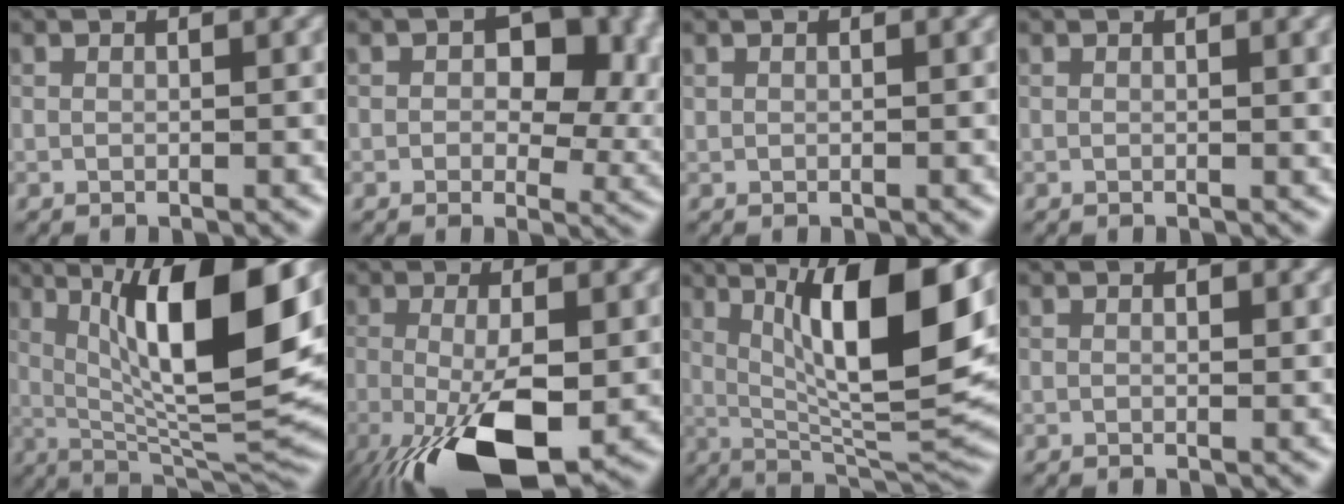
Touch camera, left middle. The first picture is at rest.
{"total": 11.1, "force": [2.3, 7.2, 8.2], "torque": [-0.106, -0.001, 0.059]}
{"total": 0.0}
{"total": 2.1, "force": [0.8, 0.8, 1.7], "torque": [-0.011, 0.009, 0.010]}
{"total": 12.8, "force": [3.3, 3.6, 11.8], "torque": [-0.183, -0.002, 0.071]}
{"total": 8.8, "force": [-3.7, 2.2, 7.6], "torque": [-0.152, -0.012, -0.046]}
{"total": 11.5, "force": [3.0, 2.8, 10.7], "torque": [-0.170, -0.003, 0.068]}
{"total": 0.0}